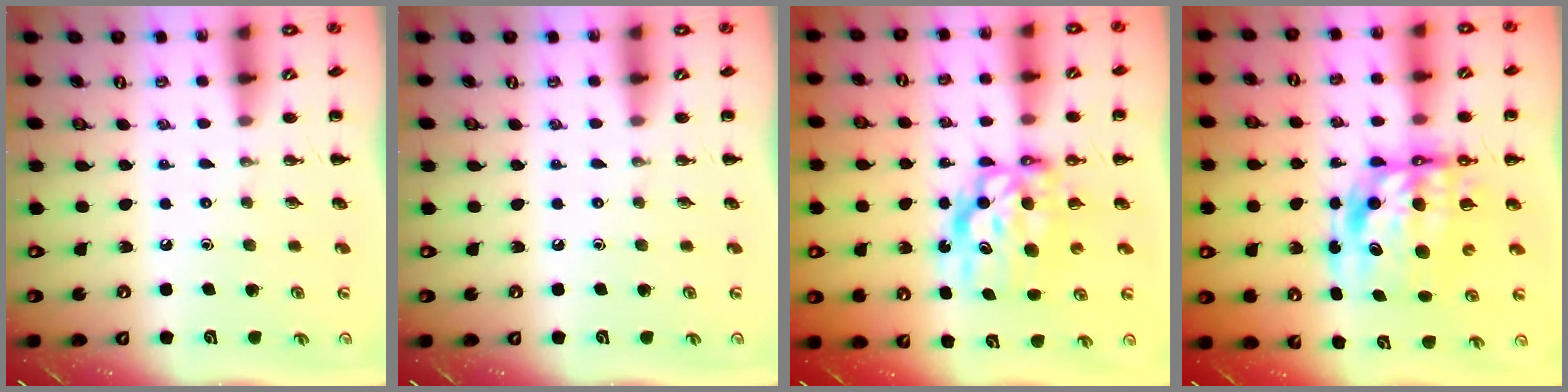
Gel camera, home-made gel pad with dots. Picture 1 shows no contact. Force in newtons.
{"total": 0.0}
{"total": 9.1, "press": 8.9, "slide": 2.0}
{"total": 12.9, "press": 12.4, "slide": 3.5}